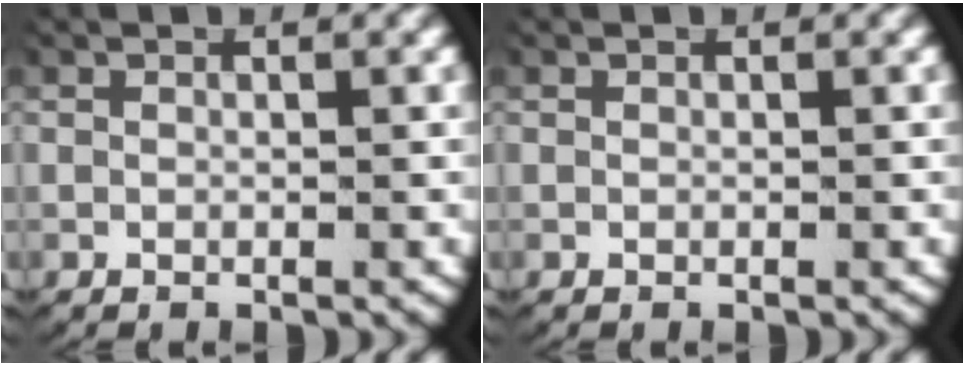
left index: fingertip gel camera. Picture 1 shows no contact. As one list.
[{"total": 0.0}]